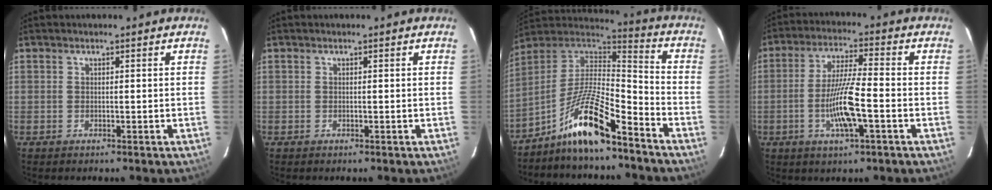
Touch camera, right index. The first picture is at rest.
{"total": 0.0}
{"total": 13.7, "force": [-9.4, 1.9, 9.7], "torque": [-0.182, 0.019, -0.166]}
{"total": 9.5, "force": [-2.7, 0.7, 9.1], "torque": [-0.175, -0.003, -0.051]}